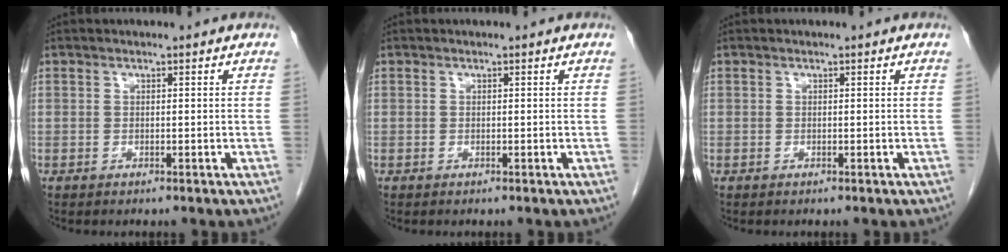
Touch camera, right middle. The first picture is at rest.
{"total": 0.0}
{"total": 0.0}